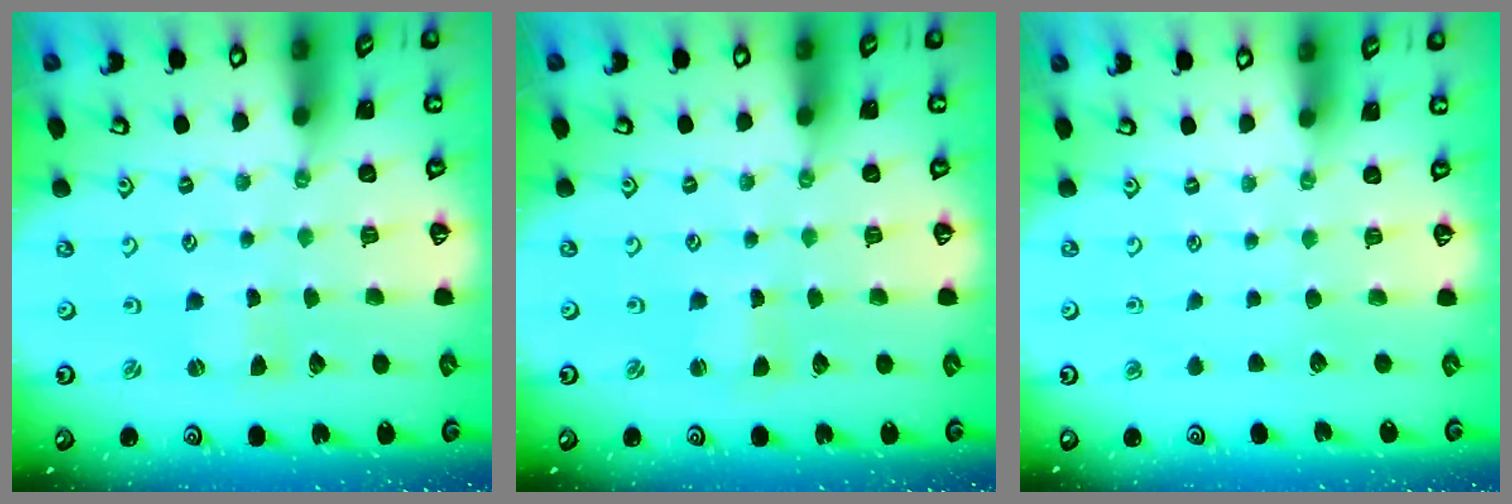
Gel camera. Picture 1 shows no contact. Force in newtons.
{"total": 0.6, "press": 0.5, "slide": 0.2}
{"total": 0.0}